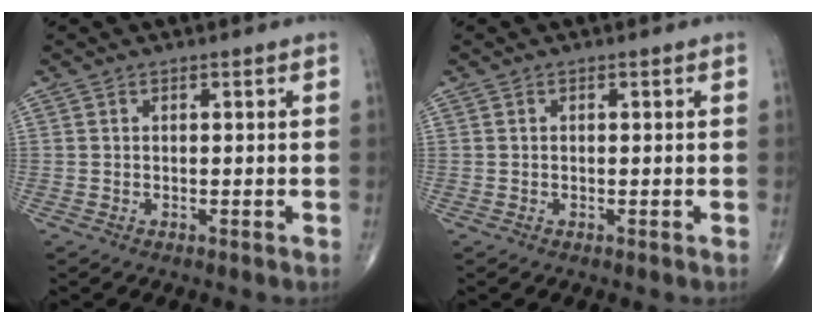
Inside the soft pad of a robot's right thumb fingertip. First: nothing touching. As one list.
[{"total": 0.0}]